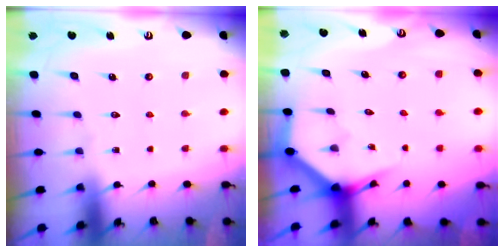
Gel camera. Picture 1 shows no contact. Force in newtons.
{"total": 3.9, "press": 3.9, "slide": 0.3}